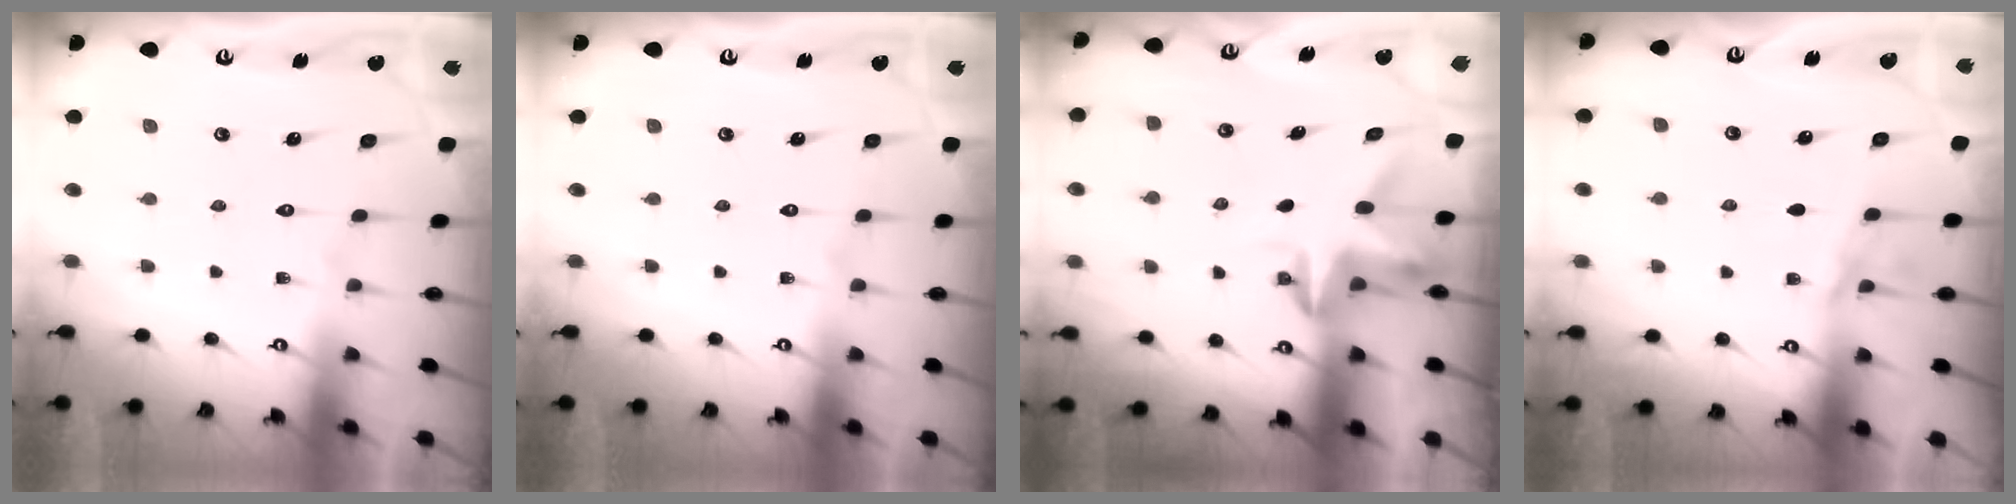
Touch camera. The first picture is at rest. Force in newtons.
{"total": 0.0}
{"total": 3.5, "press": 3.5, "slide": 0.2}
{"total": 2.6, "press": 2.6, "slide": 0.4}